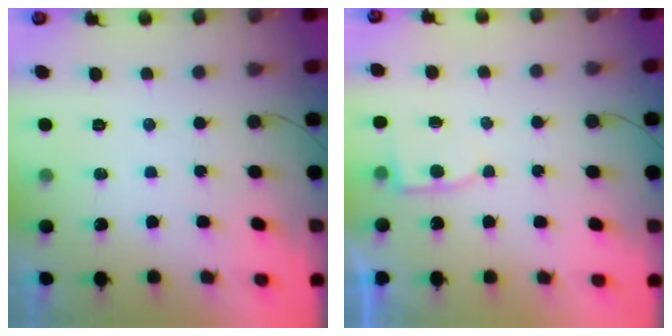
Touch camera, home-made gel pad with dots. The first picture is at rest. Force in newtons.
{"total": 3.6, "press": 3.6, "slide": 0.3}